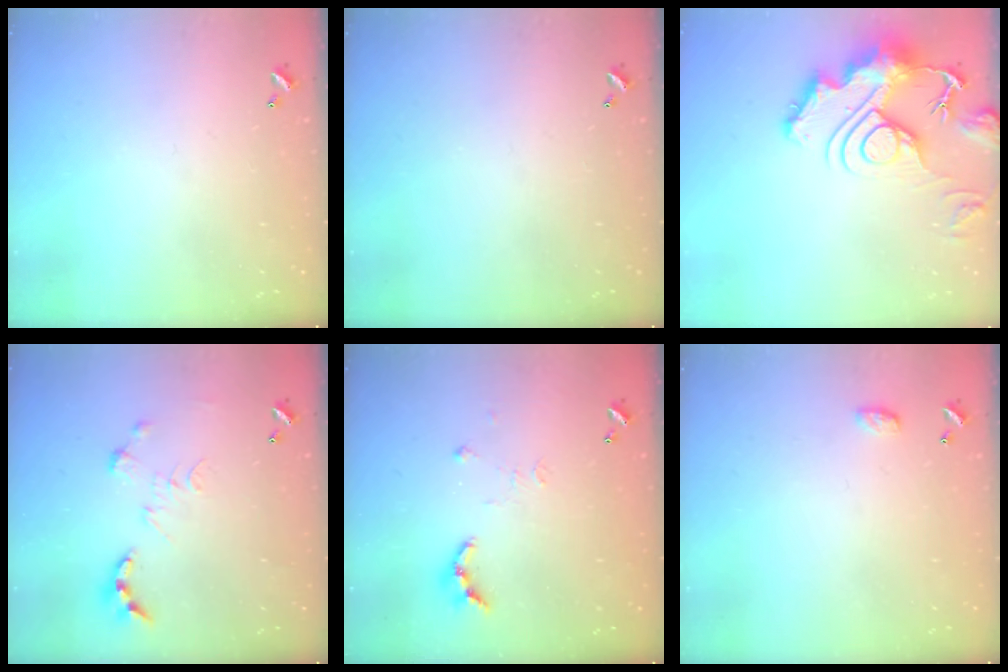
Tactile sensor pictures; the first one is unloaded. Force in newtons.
{"total": 0.0}
{"total": 17.0, "press": 16.9, "slide": 1.8}
{"total": 0.0}
{"total": 7.7, "press": 7.6, "slide": 0.6}
{"total": 3.4, "press": 3.4, "slide": 0.5}